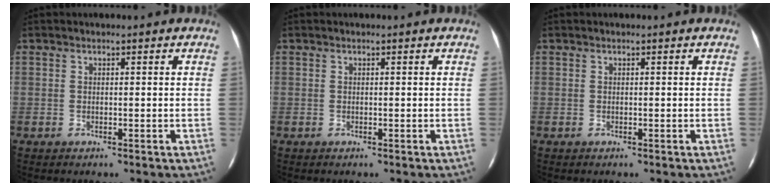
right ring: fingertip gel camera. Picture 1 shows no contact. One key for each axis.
{"total": 0.0}
{"total": 0.0}